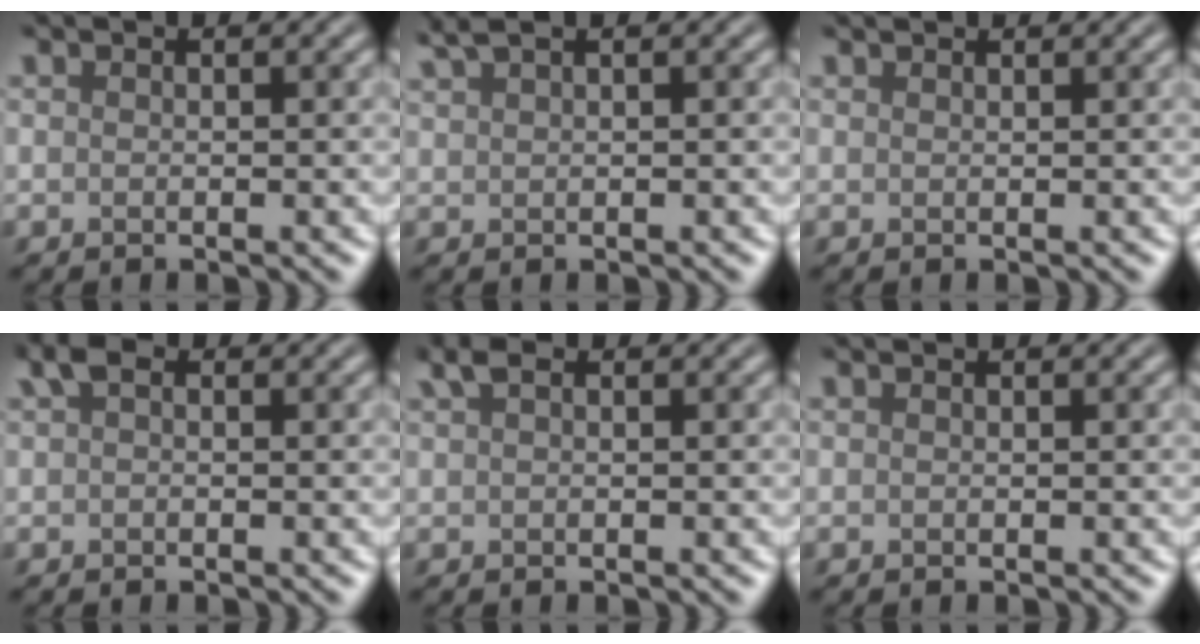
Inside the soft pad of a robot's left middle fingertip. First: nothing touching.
{"total": 1.3, "force": [1.1, -0.4, 0.4], "torque": [-0.021, 0.004, 0.040]}
{"total": 1.3, "force": [1.3, 0.1, 0.1], "torque": [0.007, 0.009, 0.013]}
{"total": 0.8, "force": [-0.3, -0.6, -0.4], "torque": [-0.016, -0.009, 0.026]}
{"total": 1.1, "force": [-0.2, -0.9, -0.5], "torque": [-0.016, -0.009, 0.032]}
{"total": 0.0}